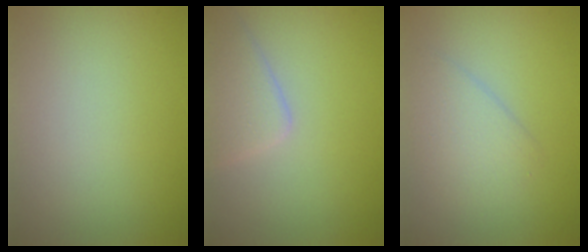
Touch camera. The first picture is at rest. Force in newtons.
{"total": 2.5, "press": 2.5, "slide": 0.2}
{"total": 2.4, "press": 2.4, "slide": 0.1}